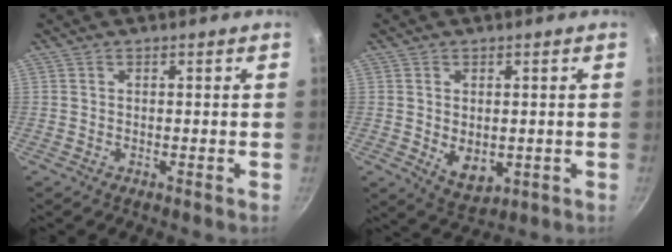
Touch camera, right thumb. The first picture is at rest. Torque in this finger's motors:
{"motor_torque": [-0.58, 0.23, 0.22, 0.38, -0.02]}